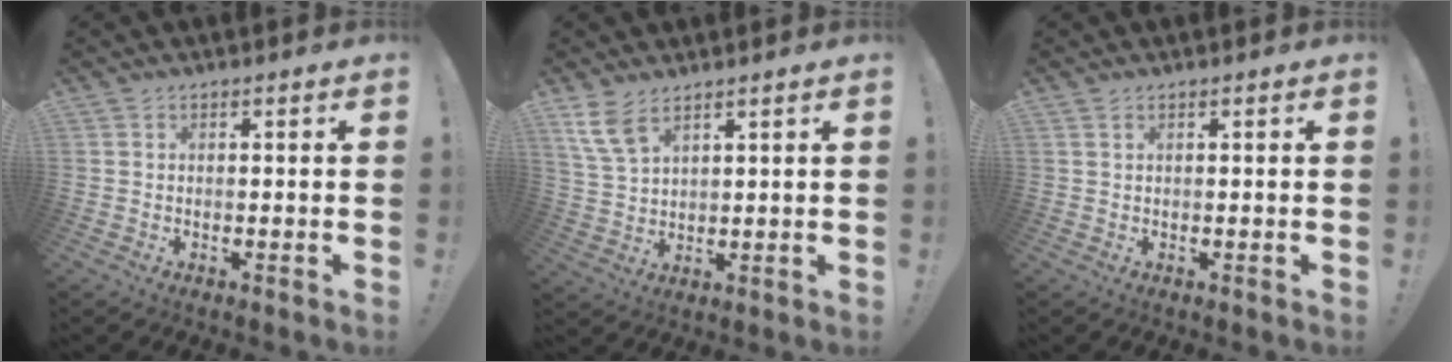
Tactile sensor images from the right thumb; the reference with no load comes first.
{"total": 7.4, "force": [5.2, 3.1, 4.3], "torque": [-0.079, -0.023, 0.100]}
{"total": 0.5, "force": [0.3, 0.1, 0.4], "torque": [-0.009, 0.002, 0.006]}